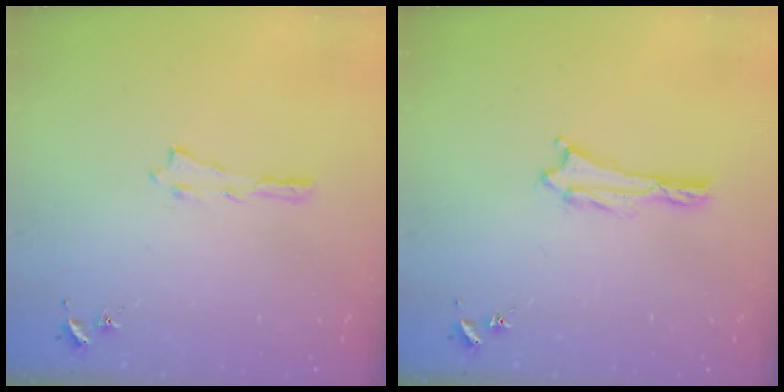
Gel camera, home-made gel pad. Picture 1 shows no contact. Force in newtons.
{"total": 1.0, "press": 1.0, "slide": 0.2}